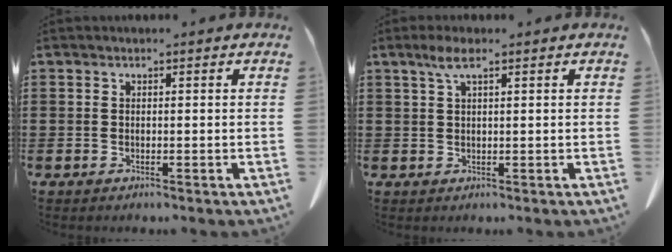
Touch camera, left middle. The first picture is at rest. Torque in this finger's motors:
{"motor_torque": [0.61, -0.19, 0.07, 0.05]}